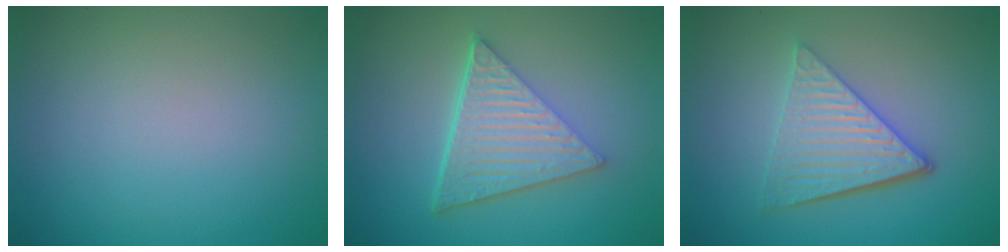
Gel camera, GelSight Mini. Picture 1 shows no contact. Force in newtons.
{"total": 6.6, "press": 4.5, "slide": 4.8}
{"total": 5.4, "press": 3.9, "slide": 3.7}